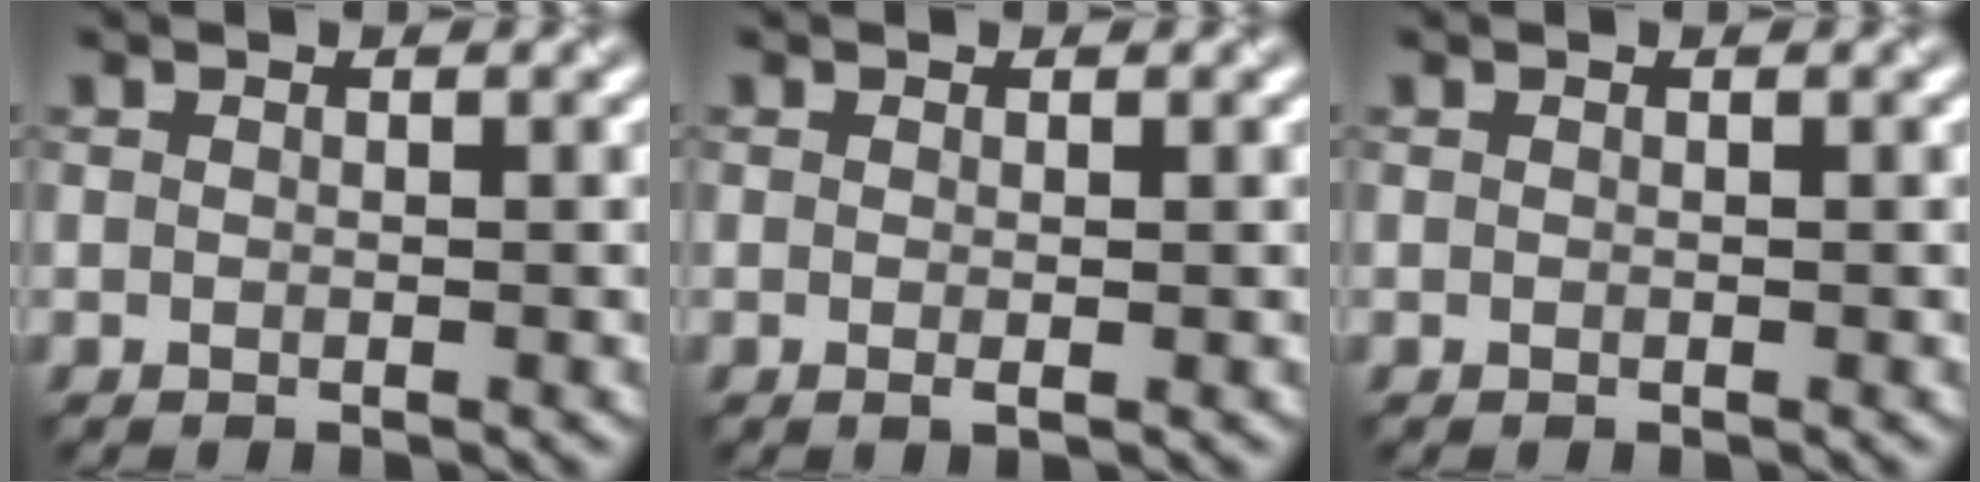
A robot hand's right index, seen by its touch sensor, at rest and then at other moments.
{"total": 0.5, "force": [-0.3, -0.1, 0.4], "torque": [-0.012, 0.000, -0.001]}
{"total": 0.0}